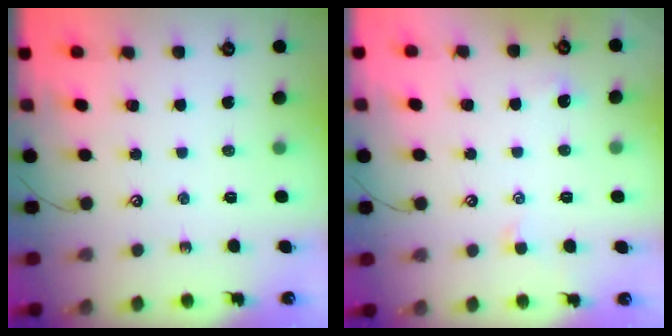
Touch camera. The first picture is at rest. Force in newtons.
{"total": 0.7, "press": 0.5, "slide": 0.5}